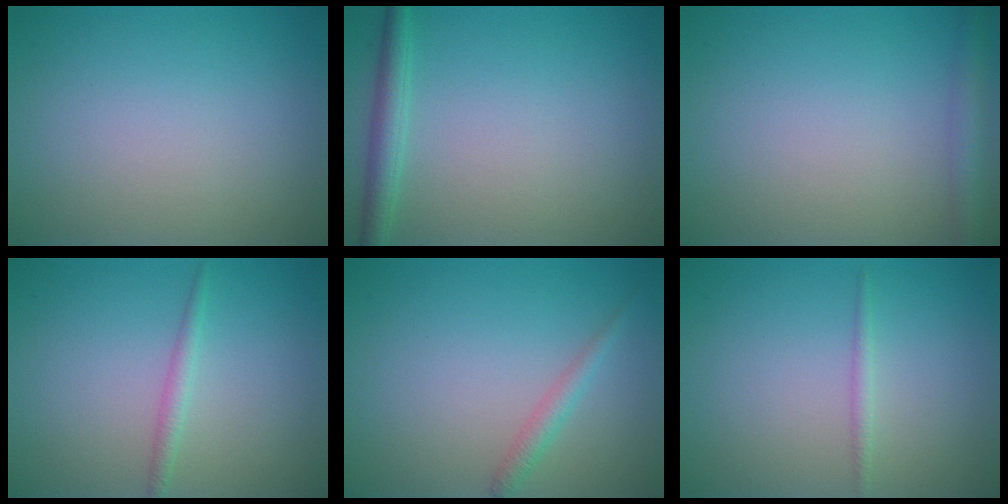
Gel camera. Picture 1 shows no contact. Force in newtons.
{"total": 2.3, "press": 2.3, "slide": 0.1}
{"total": 2.4, "press": 2.4, "slide": 0.1}
{"total": 1.3, "press": 1.3, "slide": 0.0}
{"total": 1.4, "press": 1.4, "slide": 0.0}
{"total": 0.9, "press": 0.9, "slide": 0.0}